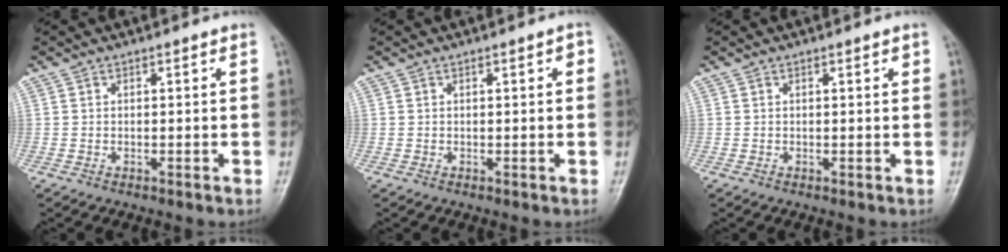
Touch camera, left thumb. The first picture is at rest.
{"total": 1.6, "force": [0.4, 0.6, 1.4], "torque": [-0.015, 0.003, 0.004]}
{"total": 1.0, "force": [0.5, 0.4, 0.8], "torque": [-0.009, 0.001, 0.006]}